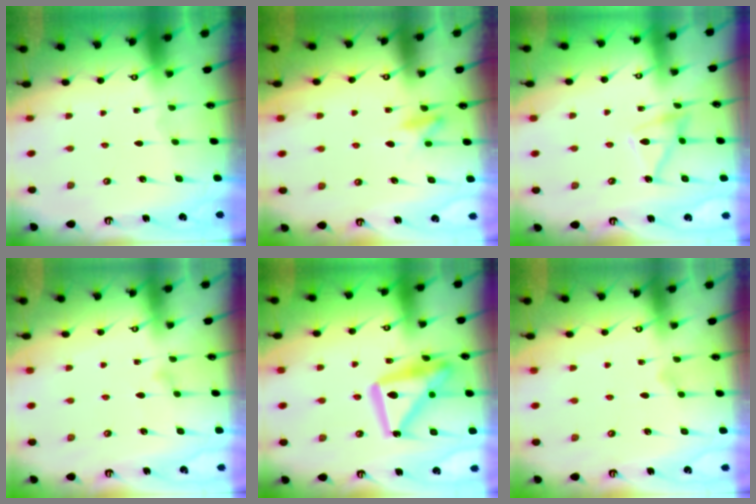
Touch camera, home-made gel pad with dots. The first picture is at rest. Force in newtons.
{"total": 7.6, "press": 7.5, "slide": 1.2}
{"total": 11.4, "press": 11.4, "slide": 0.7}
{"total": 8.0, "press": 8.0, "slide": 0.4}
{"total": 18.7, "press": 18.6, "slide": 1.7}
{"total": 6.6, "press": 6.6, "slide": 0.3}